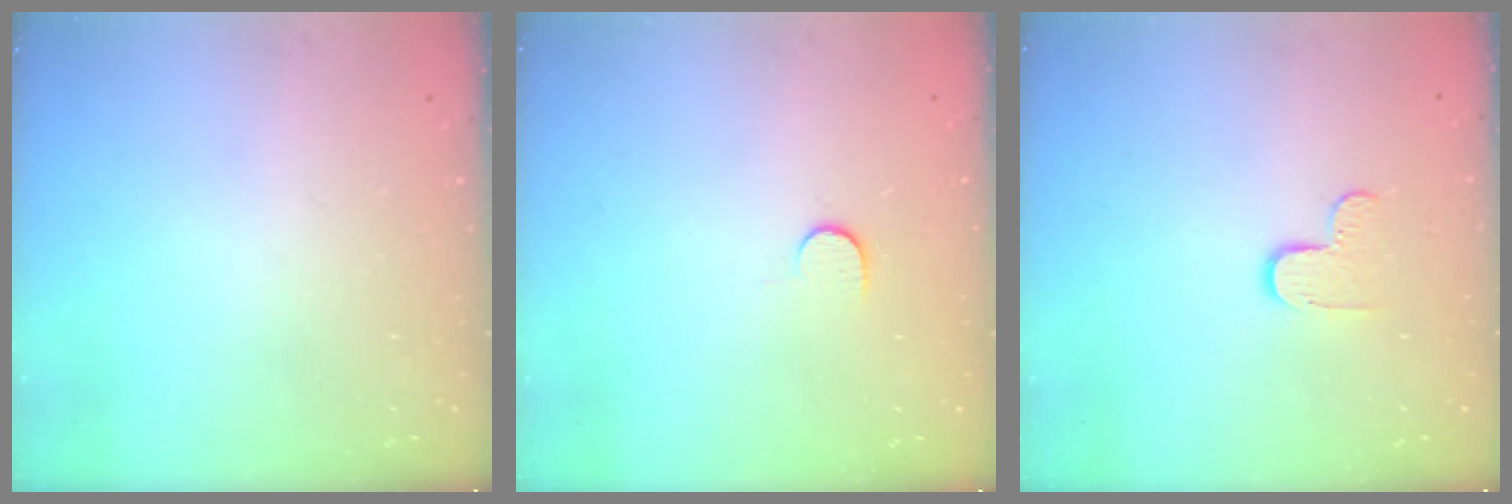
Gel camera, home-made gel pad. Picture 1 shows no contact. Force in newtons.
{"total": 5.3, "press": 5.2, "slide": 0.5}
{"total": 4.7, "press": 4.6, "slide": 0.4}